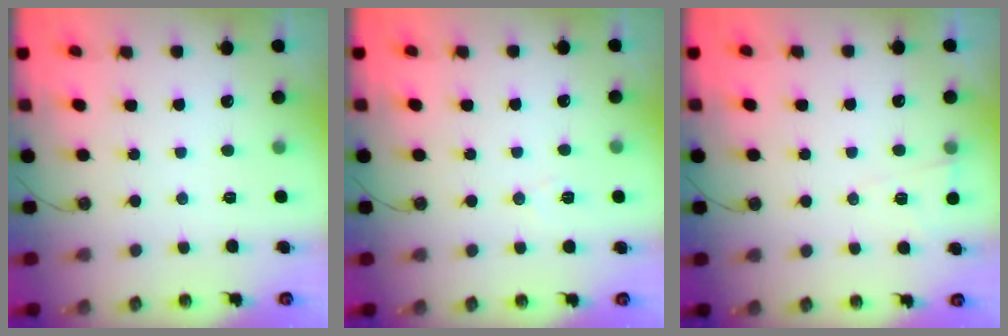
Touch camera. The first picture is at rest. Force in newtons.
{"total": 6.6, "press": 4.8, "slide": 4.6}
{"total": 5.1, "press": 5.0, "slide": 1.1}